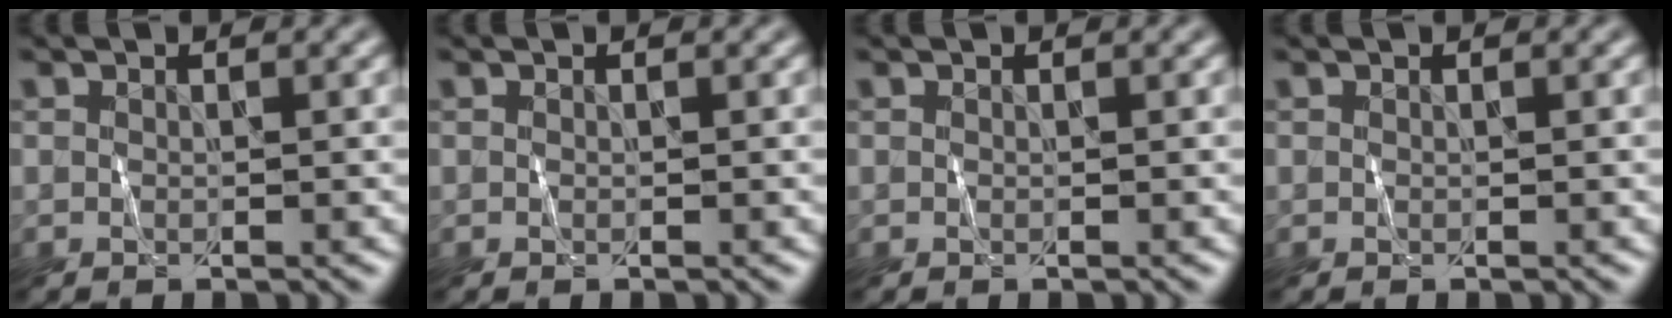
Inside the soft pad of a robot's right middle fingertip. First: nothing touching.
{"total": 0.0}
{"total": 0.0}
{"total": 0.0}